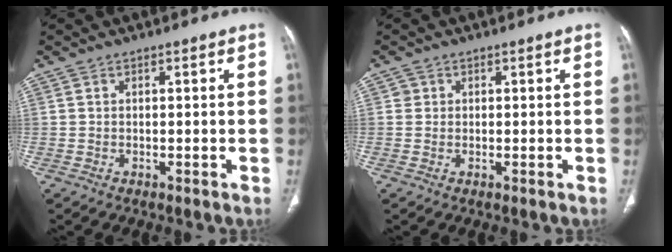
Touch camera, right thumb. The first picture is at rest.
{"total": 1.0, "force": [0.2, 1.0, 0.1], "torque": [0.007, 0.003, 0.003]}